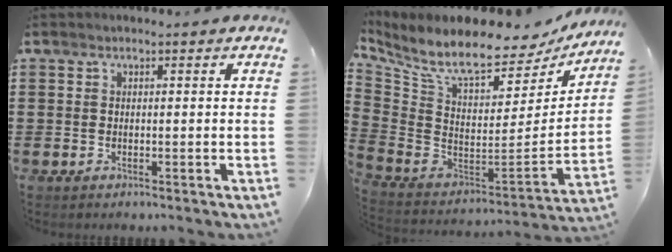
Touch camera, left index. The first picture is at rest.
{"total": 9.8, "force": [8.0, 2.2, 5.3], "torque": [-0.141, -0.070, 0.140]}